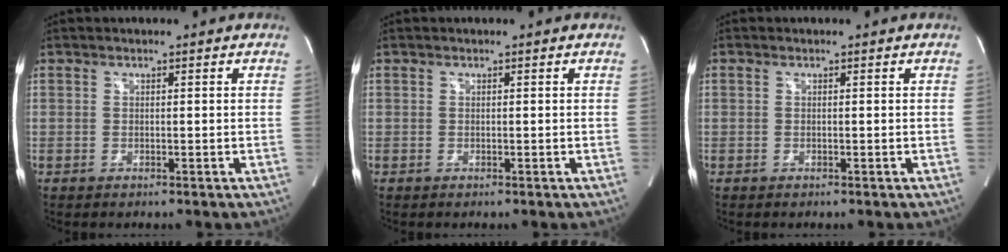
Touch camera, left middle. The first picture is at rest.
{"total": 0.0}
{"total": 0.0}